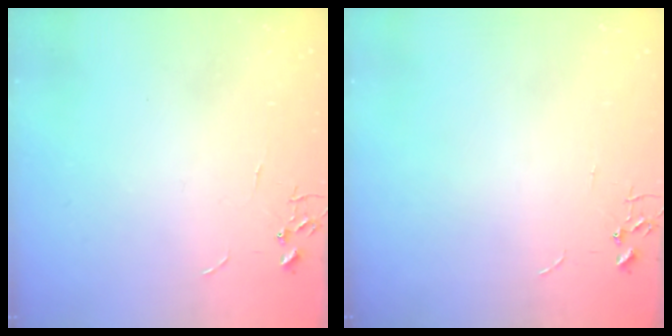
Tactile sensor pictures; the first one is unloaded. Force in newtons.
{"total": 0.0}